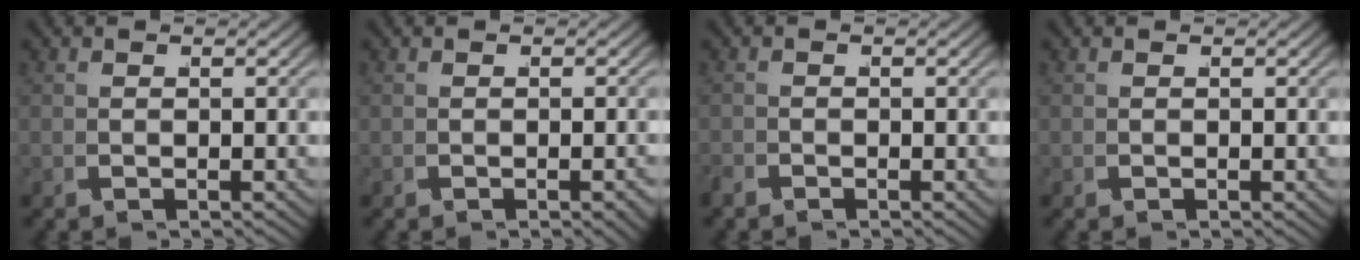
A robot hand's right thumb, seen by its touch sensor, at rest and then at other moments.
{"total": 1.0, "force": [-0.7, 0.2, 0.7], "torque": [-0.007, 0.001, -0.010]}
{"total": 0.7, "force": [-0.7, 0.2, -0.1], "torque": [0.009, -0.003, -0.016]}
{"total": 0.0}